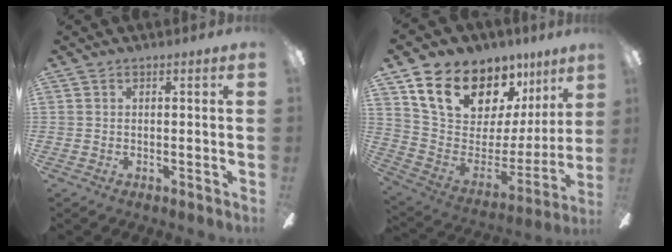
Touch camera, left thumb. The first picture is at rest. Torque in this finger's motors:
{"motor_torque": [2.24, 2.24, 1.27, -1.50, 0.18]}